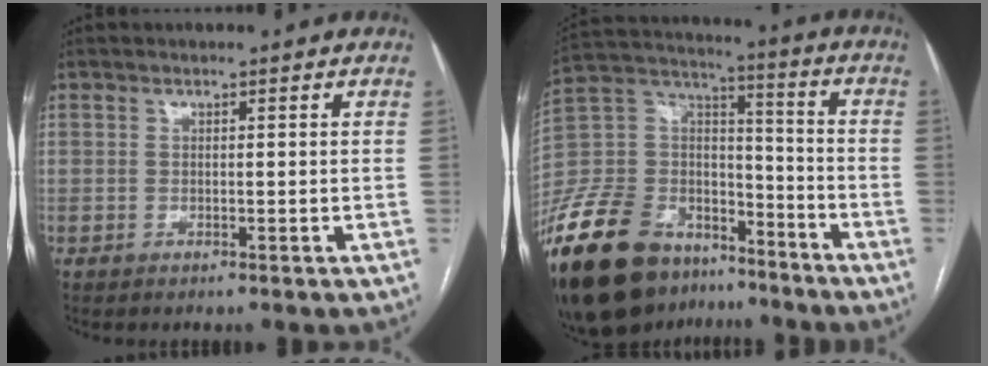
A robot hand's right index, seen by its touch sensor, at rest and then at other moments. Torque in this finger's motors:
{"motor_torque": [0.87, -1.27, -0.50, -0.21]}